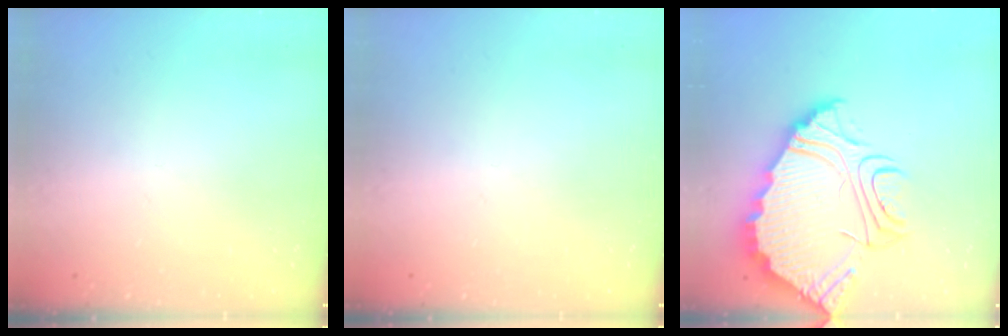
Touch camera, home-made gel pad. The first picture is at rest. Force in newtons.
{"total": 0.0}
{"total": 18.6, "press": 18.5, "slide": 1.8}